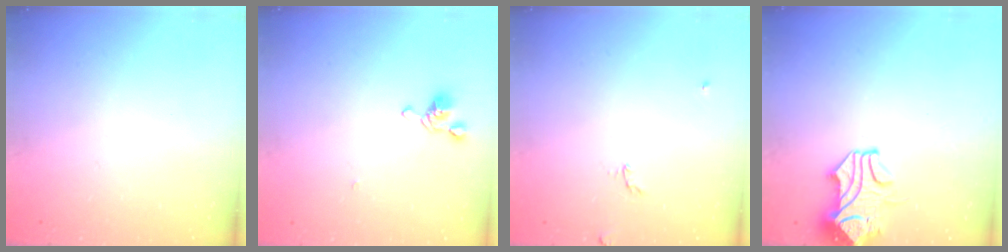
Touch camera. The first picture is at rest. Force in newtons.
{"total": 2.9, "press": 2.8, "slide": 0.6}
{"total": 2.8, "press": 2.8, "slide": 0.3}
{"total": 2.1, "press": 2.0, "slide": 0.7}